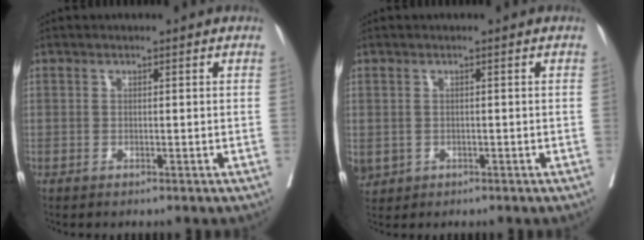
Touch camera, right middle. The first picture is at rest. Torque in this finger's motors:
{"motor_torque": [-0.14, -0.02, 0.00, 0.00]}